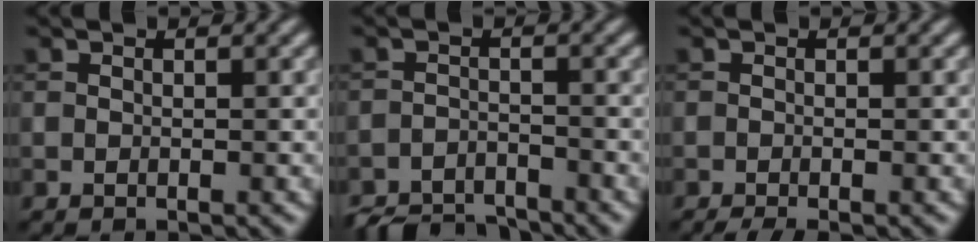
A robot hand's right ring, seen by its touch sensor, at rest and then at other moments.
{"total": 4.6, "force": [-4.4, 1.1, 1.0], "torque": [-0.013, -0.009, -0.082]}
{"total": 1.6, "force": [-1.2, 0.2, 1.0], "torque": [-0.016, -0.007, -0.022]}